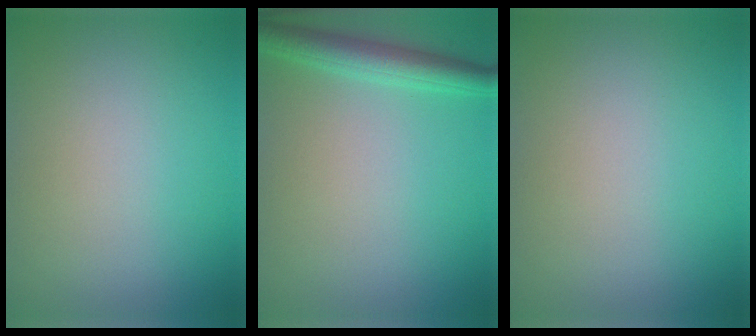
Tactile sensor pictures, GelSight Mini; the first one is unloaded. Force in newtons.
{"total": 3.4, "press": 3.3, "slide": 0.1}
{"total": 0.0}